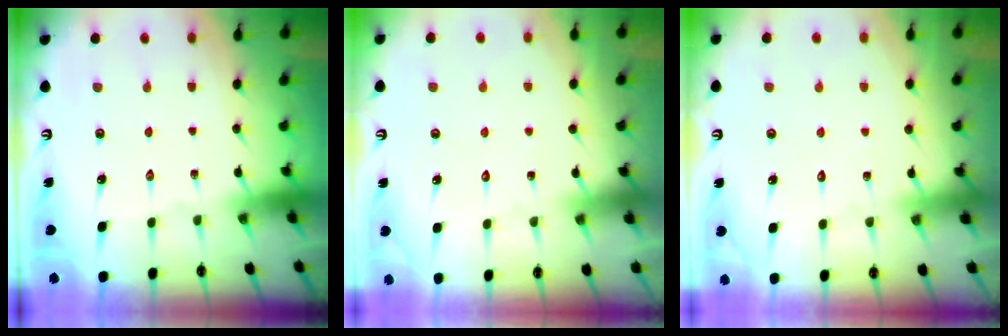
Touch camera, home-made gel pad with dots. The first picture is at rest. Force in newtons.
{"total": 4.0, "press": 4.0, "slide": 0.4}
{"total": 2.7, "press": 2.7, "slide": 0.2}